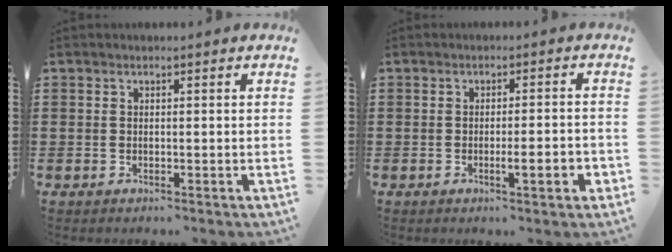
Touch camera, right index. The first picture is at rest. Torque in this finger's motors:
{"motor_torque": [0.65, -0.08, 0.21, 0.02]}